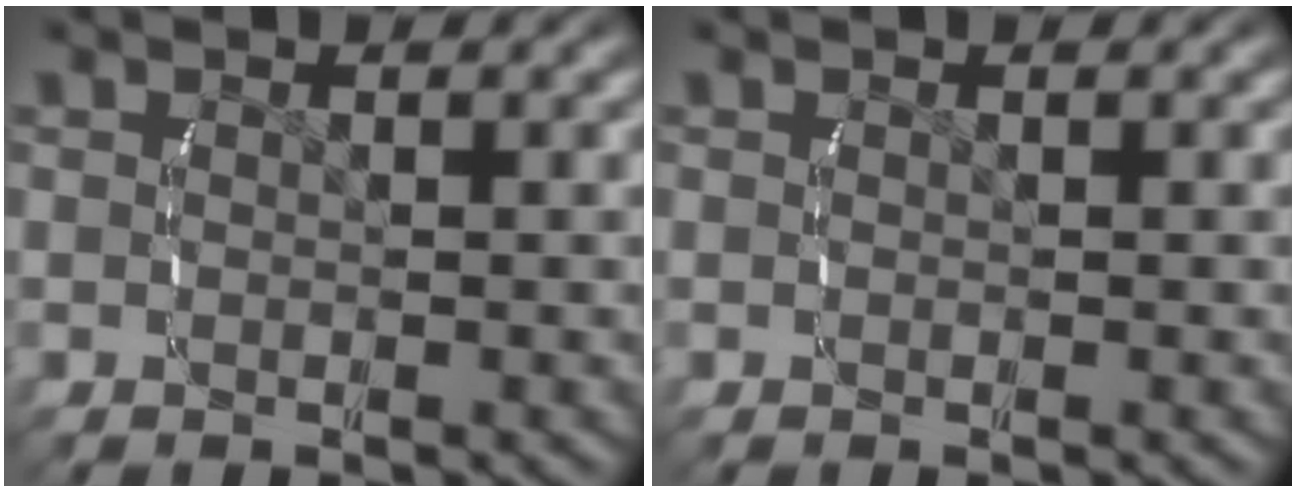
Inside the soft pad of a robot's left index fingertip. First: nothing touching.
{"total": 0.0}